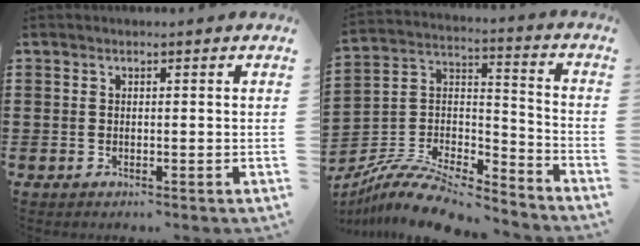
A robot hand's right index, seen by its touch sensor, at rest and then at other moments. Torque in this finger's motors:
{"motor_torque": [-1.23, 0.91, -0.16, -0.21]}